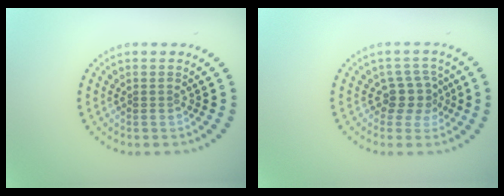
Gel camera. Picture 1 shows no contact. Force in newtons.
{"total": 2.7, "press": 2.2, "slide": 1.6}